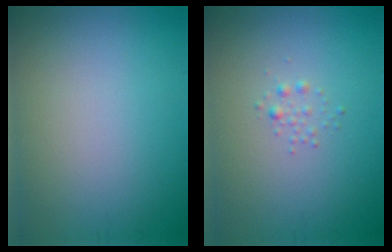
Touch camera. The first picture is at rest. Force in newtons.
{"total": 0.8, "press": 0.8, "slide": 0.0}